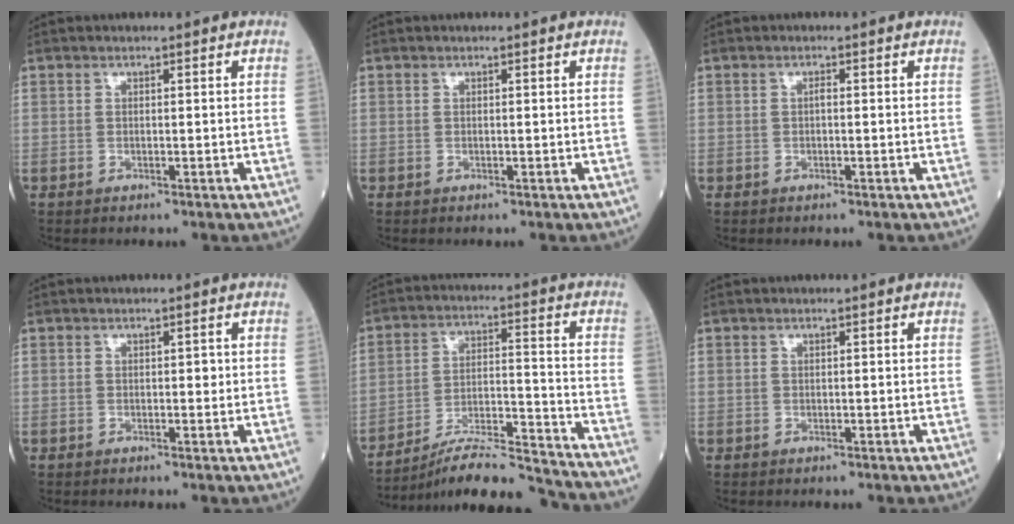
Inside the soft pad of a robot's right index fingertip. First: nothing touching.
{"total": 0.0}
{"total": 0.5, "force": [-0.1, 0.2, 0.5], "torque": [-0.010, 0.002, -0.002]}
{"total": 0.8, "force": [0.1, 0.5, 0.7], "torque": [-0.007, 0.003, 0.004]}
{"total": 16.3, "force": [-15.3, 0.3, 5.6], "torque": [-0.104, 0.010, -0.247]}
{"total": 0.0}